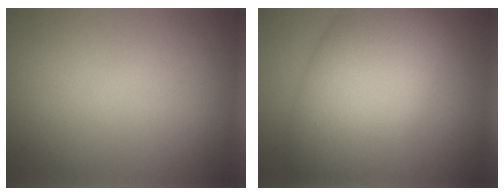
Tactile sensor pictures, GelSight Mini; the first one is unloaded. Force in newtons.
{"total": 10.5, "press": 10.5, "slide": 0.6}